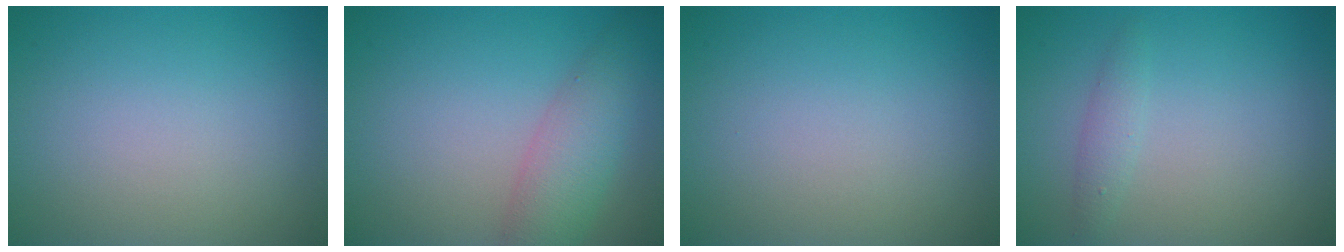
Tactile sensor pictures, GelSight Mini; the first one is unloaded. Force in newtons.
{"total": 4.3, "press": 4.3, "slide": 0.1}
{"total": 0.0}
{"total": 1.3, "press": 1.3, "slide": 0.0}